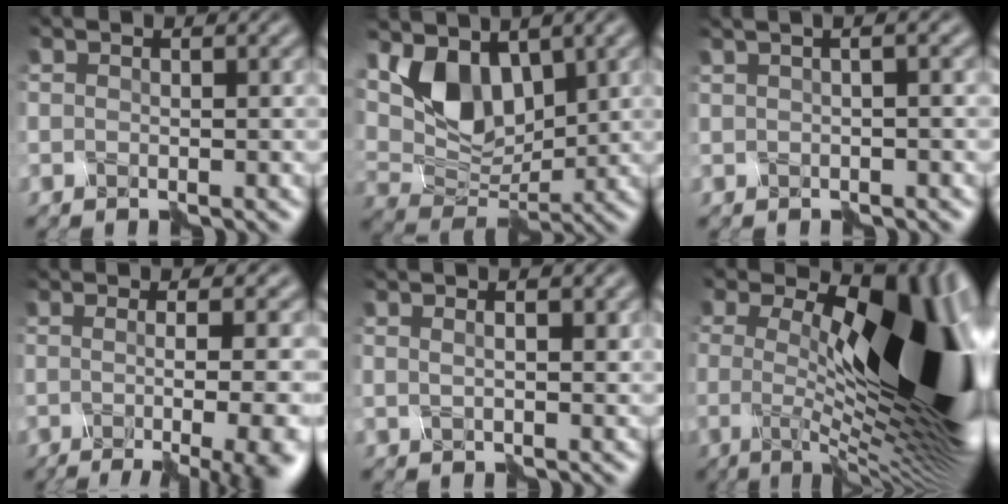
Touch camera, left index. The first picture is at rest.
{"total": 4.5, "force": [2.1, 2.6, 3.1], "torque": [-0.070, -0.015, 0.043]}
{"total": 1.2, "force": [0.1, -0.8, 0.8], "torque": [-0.012, 0.006, 0.010]}
{"total": 10.2, "force": [-1.7, 2.9, 9.7], "torque": [-0.066, 0.012, -0.016]}
{"total": 1.3, "force": [1.1, -0.5, 0.6], "torque": [-0.006, 0.000, 0.016]}
{"total": 18.1, "force": [1.6, 6.8, 16.7], "torque": [-0.234, 0.018, 0.015]}